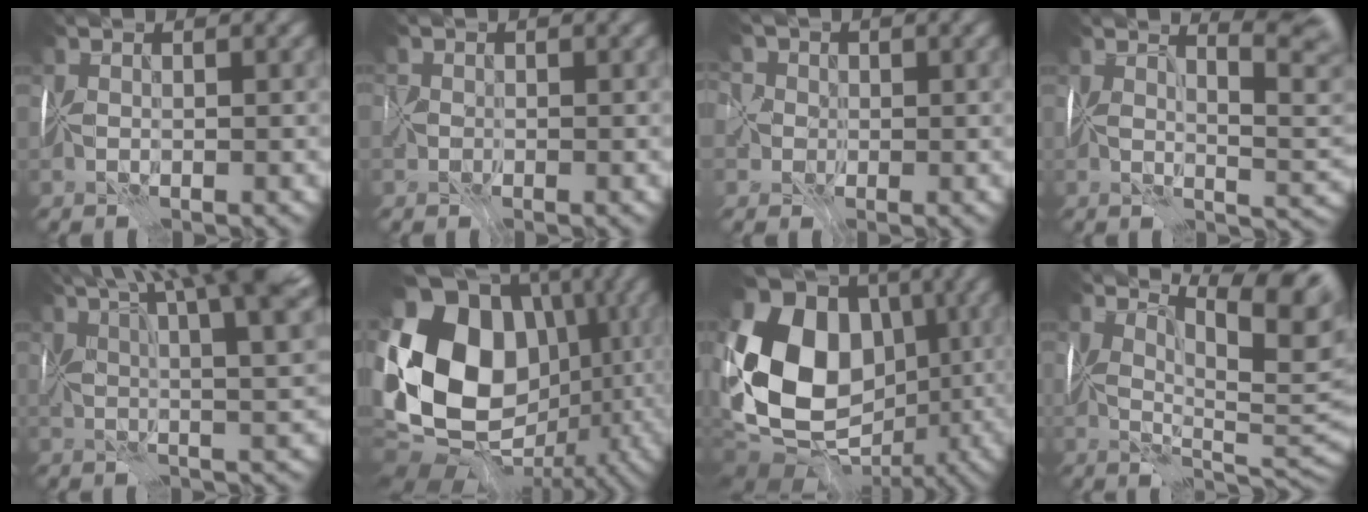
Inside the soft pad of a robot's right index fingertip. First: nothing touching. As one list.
[{"total": 1.0, "force": [-0.8, 0.0, -0.6], "torque": [0.007, -0.010, -0.014]}, {"total": 3.9, "force": [-0.3, 3.6, 1.6], "torque": [-0.029, 0.015, -0.038]}, {"total": 5.7, "force": [3.3, 0.5, 4.6], "torque": [-0.029, 0.012, 0.042]}, {"total": 13.8, "force": [7.2, 3.6, 11.2], "torque": [-0.145, 0.048, 0.086]}, {"total": 15.9, "force": [0.1, 12.3, 10.1], "torque": [-0.187, 0.001, 0.016]}, {"total": 14.5, "force": [-0.5, 11.8, 8.4], "torque": [-0.150, -0.006, -0.002]}, {"total": 8.9, "force": [4.7, 2.8, 7.1], "torque": [-0.079, 0.006, 0.067]}]